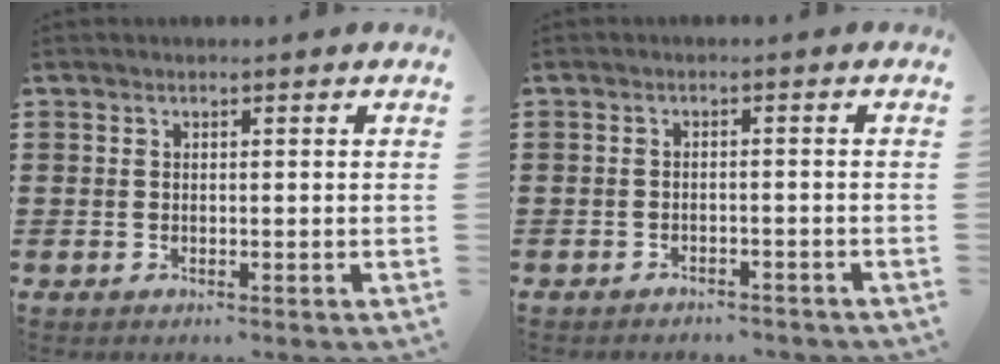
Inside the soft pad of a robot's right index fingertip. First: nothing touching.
{"total": 1.8, "force": [-1.8, 0.3, 0.0], "torque": [-0.007, -0.001, -0.040]}